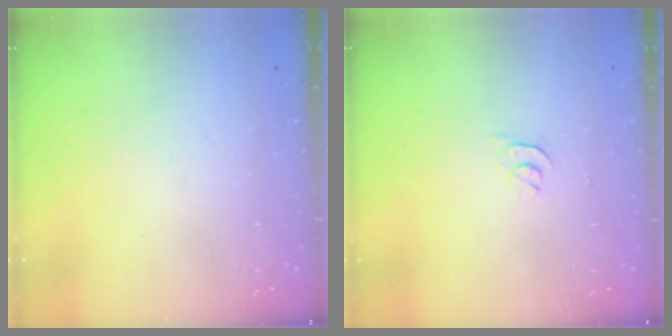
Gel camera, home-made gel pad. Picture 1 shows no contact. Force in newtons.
{"total": 3.3, "press": 3.2, "slide": 0.5}